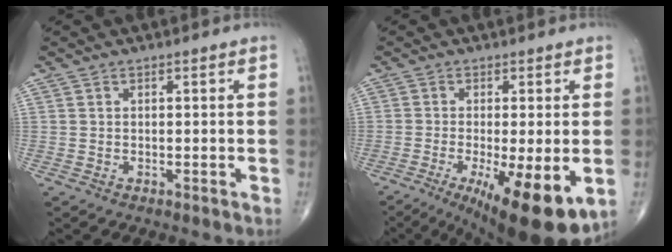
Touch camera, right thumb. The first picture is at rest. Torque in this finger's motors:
{"motor_torque": [1.16, 1.94, 0.15, -0.47, 0.13]}